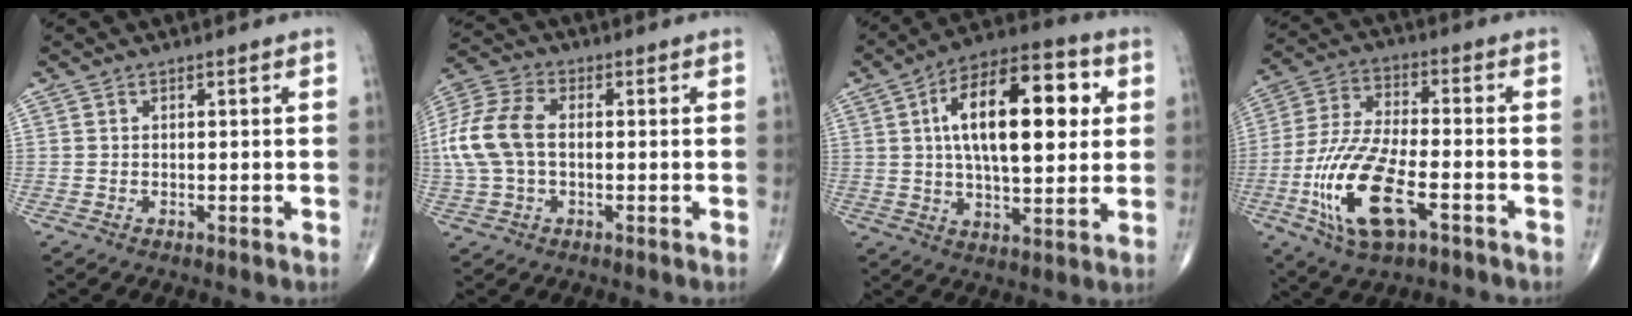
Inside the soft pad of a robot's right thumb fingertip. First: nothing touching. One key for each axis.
{"total": 12.1, "fx": 0.2, "fy": 7.6, "fz": 9.4, "tx": -0.217, "ty": 0.027, "tz": 0.001}
{"total": 20.8, "fx": 4.4, "fy": 9.2, "fz": 18.1, "tx": -0.269, "ty": 0.010, "tz": 0.062}
{"total": 16.5, "fx": -6.1, "fy": 6.6, "fz": 13.8, "tx": -0.292, "ty": 0.019, "tz": -0.109}